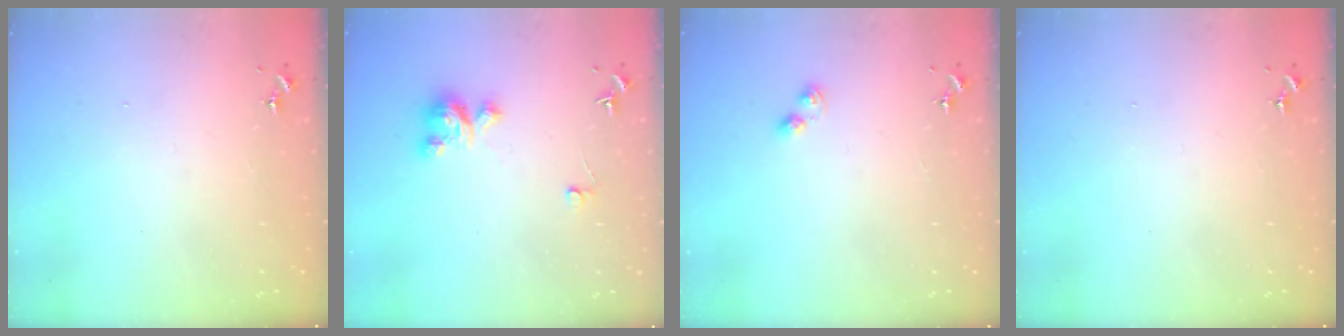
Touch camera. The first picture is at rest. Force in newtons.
{"total": 4.7, "press": 4.7, "slide": 0.3}
{"total": 2.9, "press": 2.8, "slide": 0.5}
{"total": 0.0}